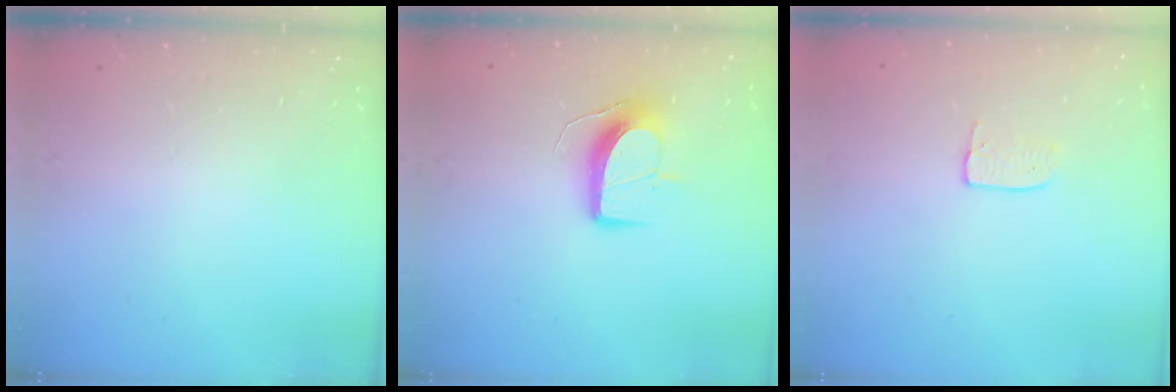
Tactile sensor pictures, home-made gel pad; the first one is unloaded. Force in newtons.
{"total": 10.6, "press": 10.6, "slide": 0.1}
{"total": 3.5, "press": 3.5, "slide": 0.2}